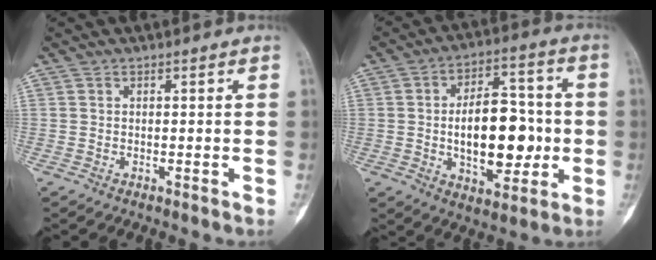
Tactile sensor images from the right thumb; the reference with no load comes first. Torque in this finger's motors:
{"motor_torque": [2.69, 2.32, 1.15, -1.00, 0.52]}